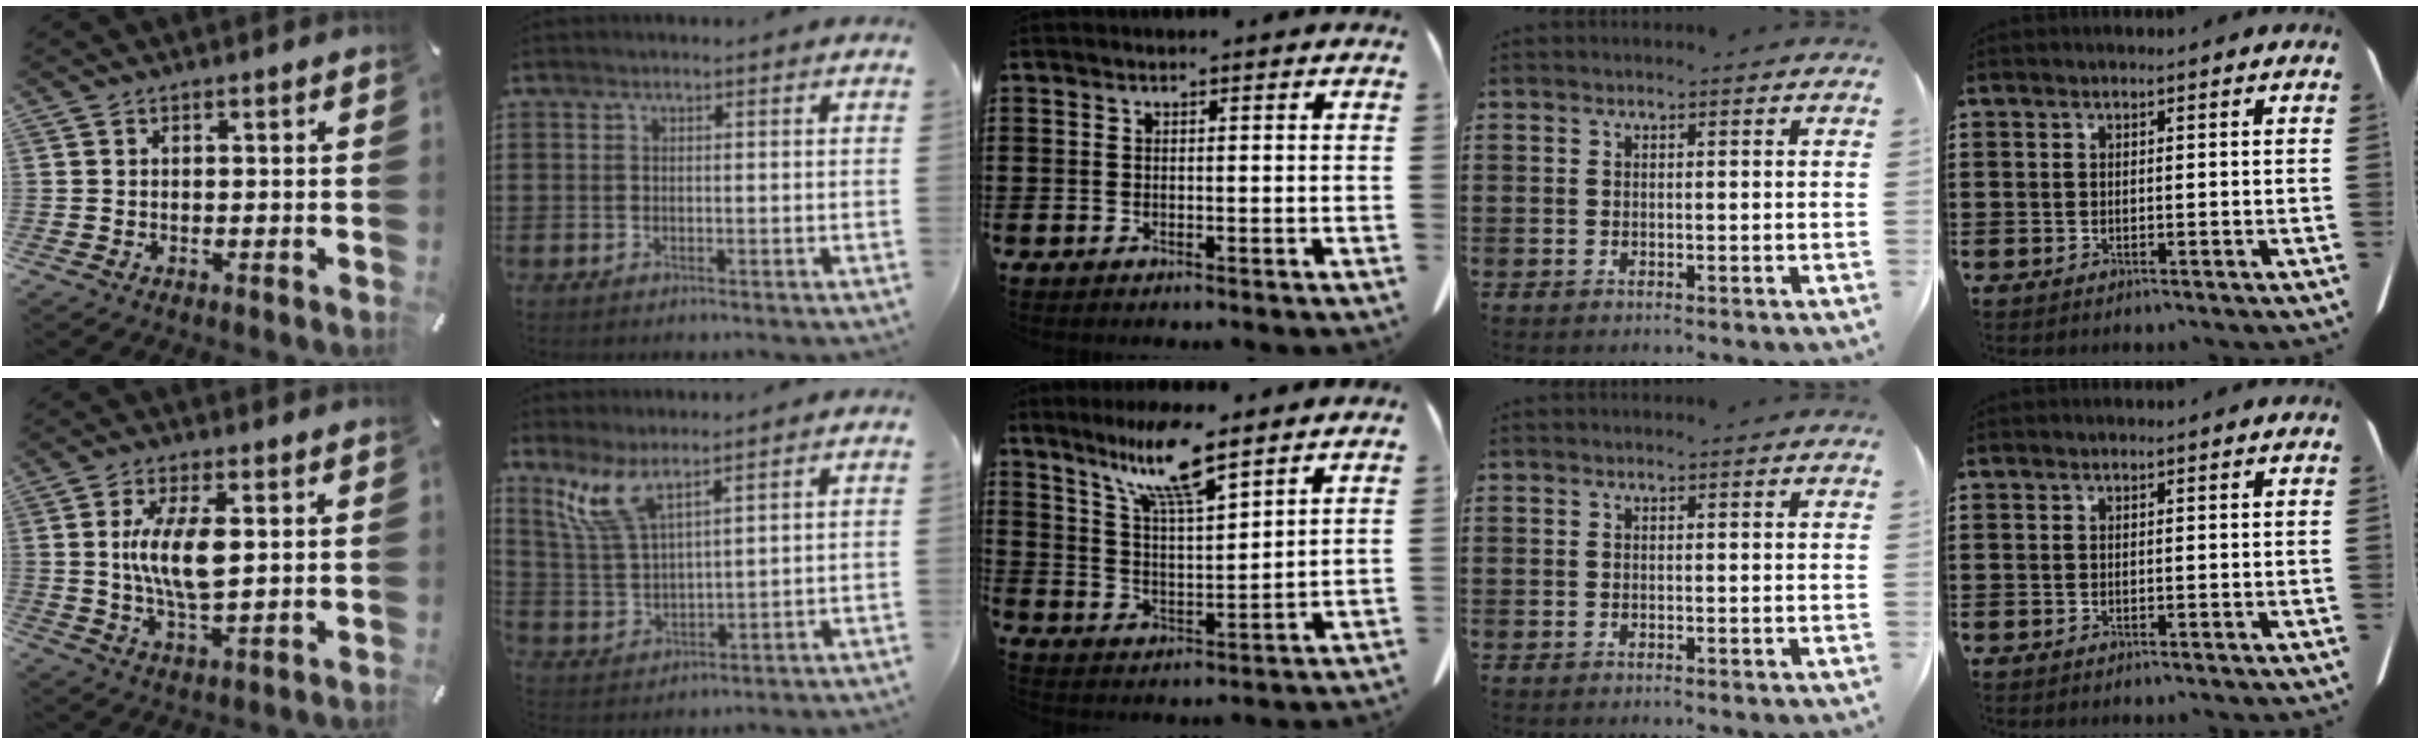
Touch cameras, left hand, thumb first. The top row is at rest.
{"thumb": {"total": 10.3, "force": [1.7, 3.8, 9.4], "torque": [-0.199, -0.008, 0.021]}, "index": {"total": 7.5, "force": [5.3, 1.9, 5.0], "torque": [-0.120, -0.010, 0.094]}, "middle": {"total": 10.6, "force": [7.9, 1.4, 6.9], "torque": [-0.155, -0.023, 0.139]}}